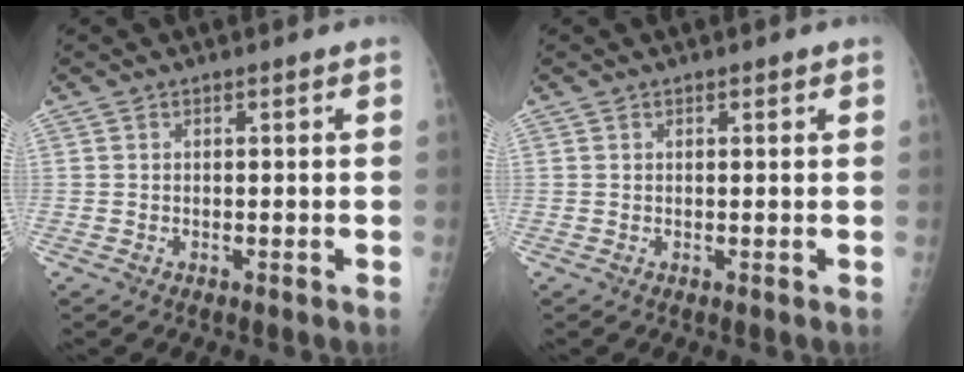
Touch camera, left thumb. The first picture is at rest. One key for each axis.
{"total": 0.6, "fx": 0.4, "fy": 0.3, "fz": 0.3, "tx": 0.000, "ty": -0.001, "tz": 0.003}